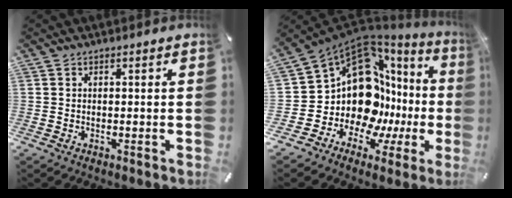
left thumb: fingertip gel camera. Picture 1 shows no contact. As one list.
[{"total": 17.0, "force": [2.3, 12.6, 11.3], "torque": [-0.195, -0.087, 0.063]}]